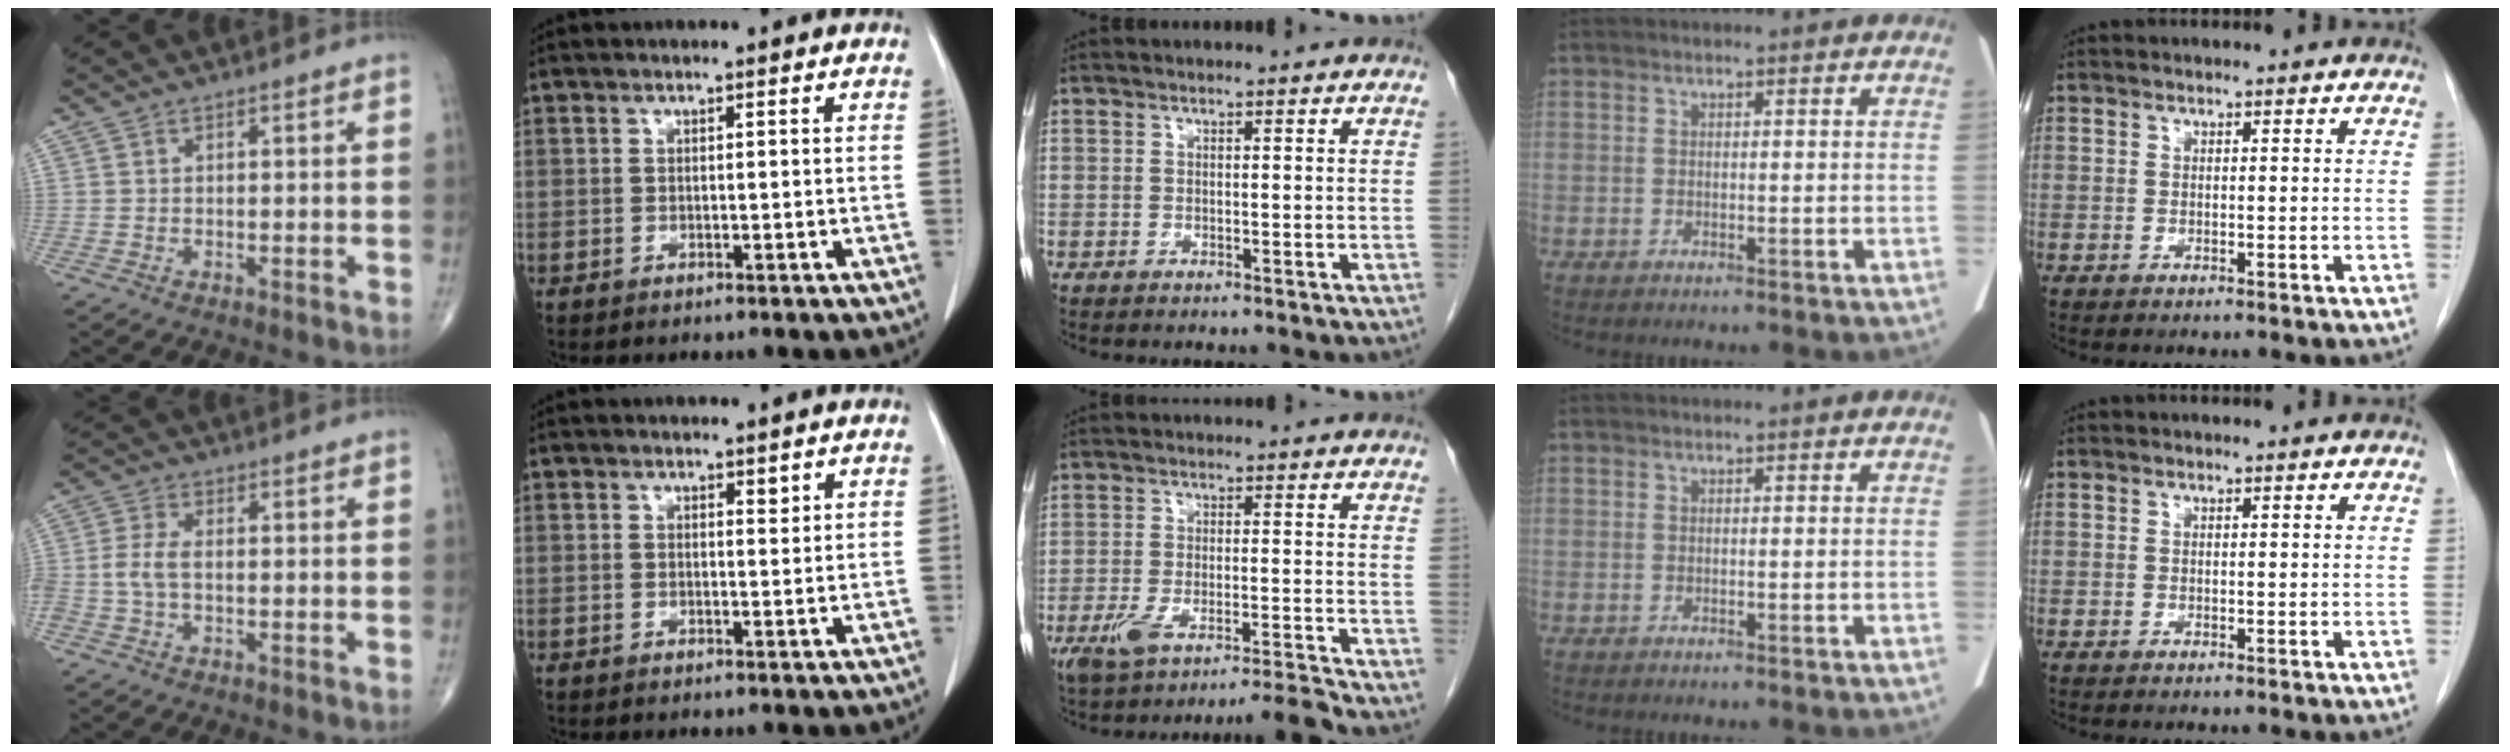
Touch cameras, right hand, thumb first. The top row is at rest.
{"thumb": {"total": 4.0, "force": [-0.7, 2.2, 3.3], "torque": [-0.084, 0.012, -0.017]}, "index": {"total": 0.9, "force": [0.6, 0.3, 0.5], "torque": [-0.007, -0.005, 0.009]}, "middle": {"total": 6.7, "force": [-5.6, -1.1, 3.5], "torque": [-0.067, -0.005, -0.098]}}